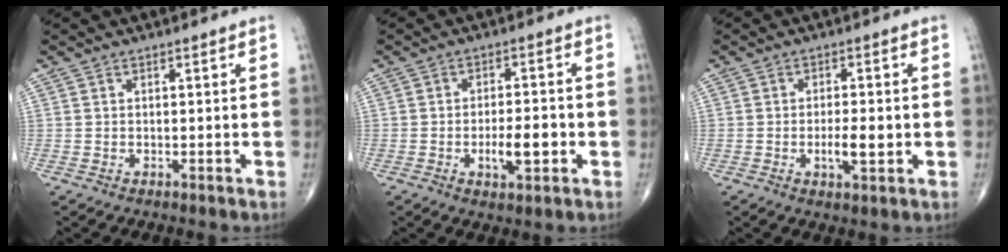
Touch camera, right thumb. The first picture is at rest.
{"total": 6.8, "force": [-1.8, 2.6, 6.0], "torque": [-0.091, 0.006, -0.026]}
{"total": 4.9, "force": [-0.8, 1.7, 4.5], "torque": [-0.071, -0.004, -0.013]}